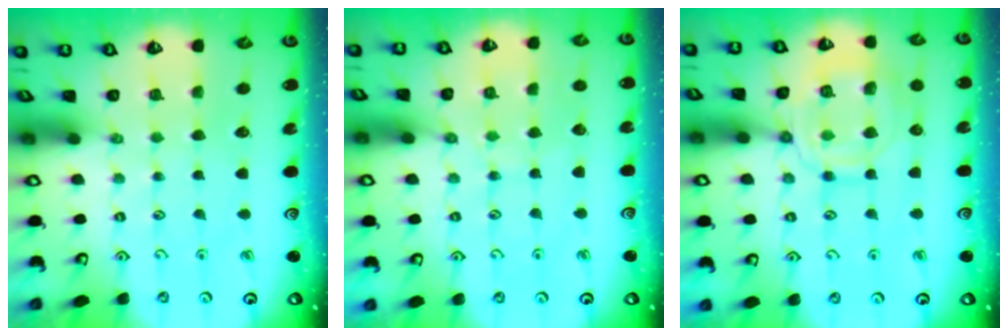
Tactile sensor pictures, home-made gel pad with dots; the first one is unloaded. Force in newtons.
{"total": 5.0, "press": 4.9, "slide": 0.7}
{"total": 15.8, "press": 15.7, "slide": 1.3}